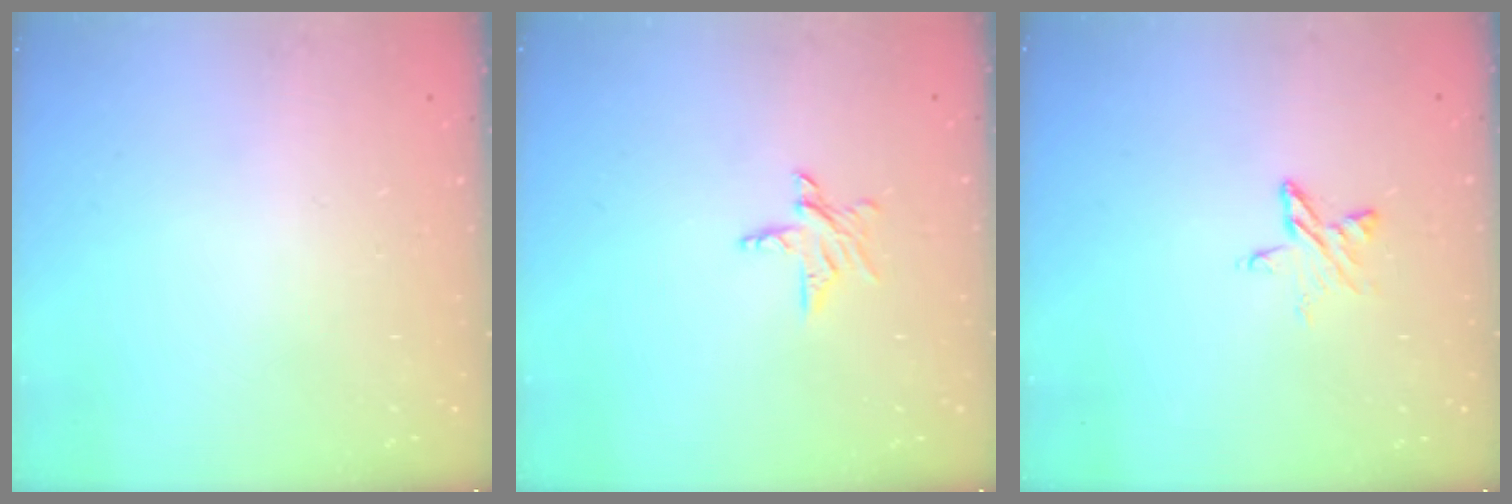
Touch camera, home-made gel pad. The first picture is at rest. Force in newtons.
{"total": 5.4, "press": 5.4, "slide": 0.4}
{"total": 5.6, "press": 5.6, "slide": 0.6}